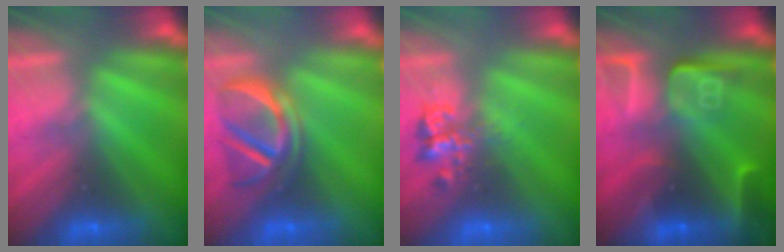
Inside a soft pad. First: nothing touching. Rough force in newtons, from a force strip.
{"total": 3.8}
{"total": 2.3}
{"total": 7.9}